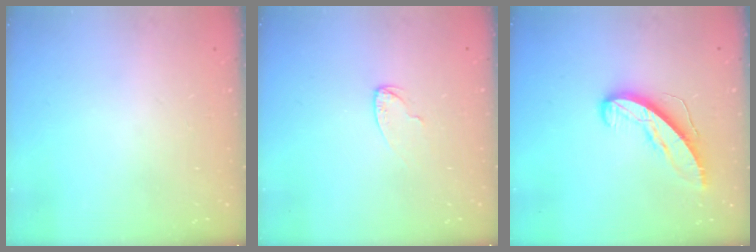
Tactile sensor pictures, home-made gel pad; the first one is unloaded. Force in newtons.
{"total": 4.7, "press": 4.6, "slide": 0.5}
{"total": 9.1, "press": 9.0, "slide": 0.6}